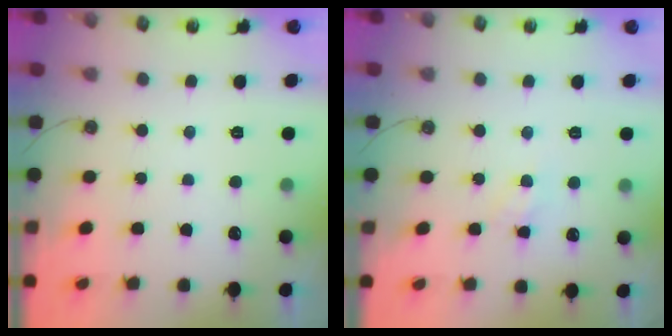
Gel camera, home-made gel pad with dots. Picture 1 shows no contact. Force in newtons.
{"total": 5.0, "press": 5.0, "slide": 0.5}